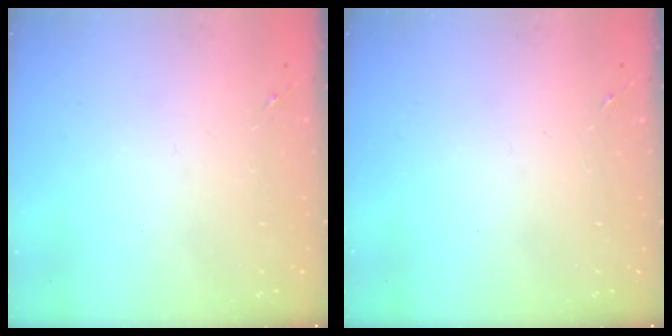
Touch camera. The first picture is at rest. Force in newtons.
{"total": 0.0}